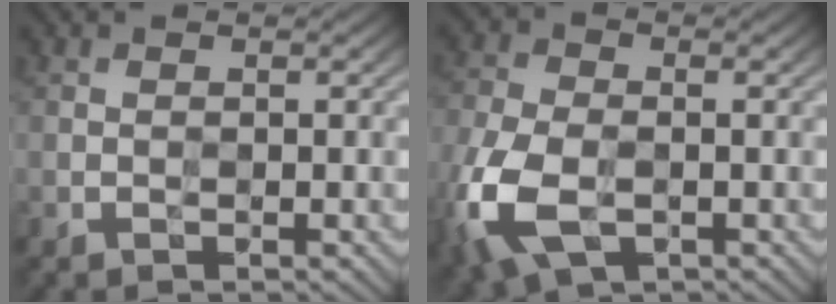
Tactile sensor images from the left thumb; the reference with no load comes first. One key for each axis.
{"total": 10.8, "fx": -3.8, "fy": 6.2, "fz": 8.0, "tx": -0.226, "ty": -0.025, "tz": -0.073}